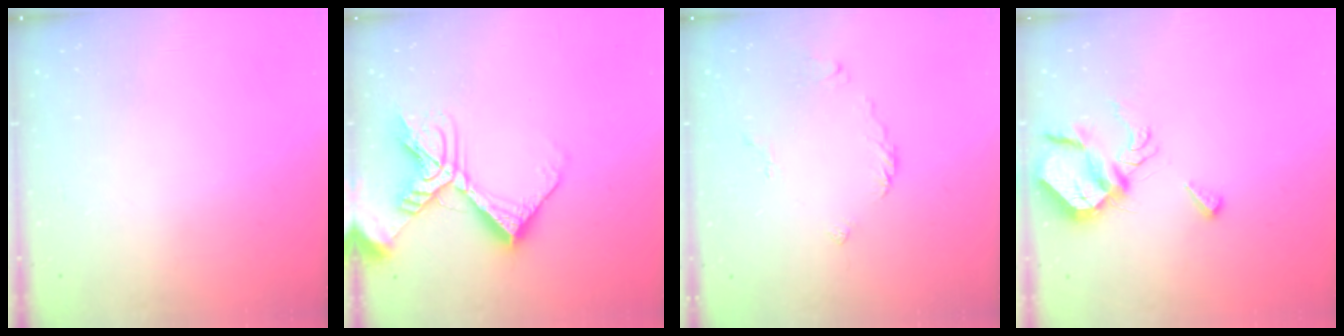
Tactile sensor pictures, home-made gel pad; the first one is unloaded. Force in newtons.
{"total": 15.9, "press": 15.8, "slide": 1.9}
{"total": 2.2, "press": 2.1, "slide": 0.7}
{"total": 7.5, "press": 7.4, "slide": 0.8}